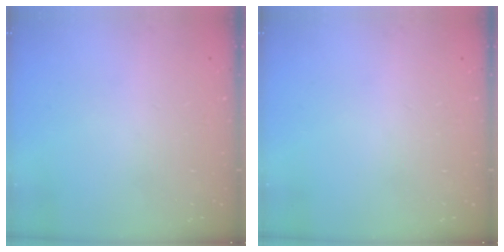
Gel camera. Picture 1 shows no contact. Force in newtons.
{"total": 0.0}